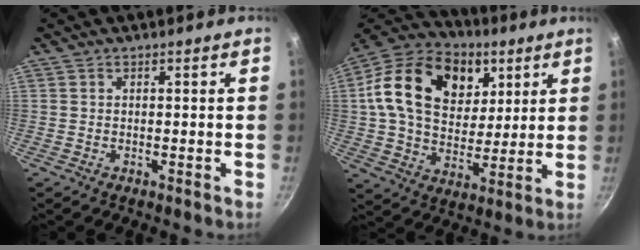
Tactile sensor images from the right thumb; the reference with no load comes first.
{"total": 23.9, "force": [7.7, 17.0, 14.9], "torque": [-0.237, -0.007, 0.124]}